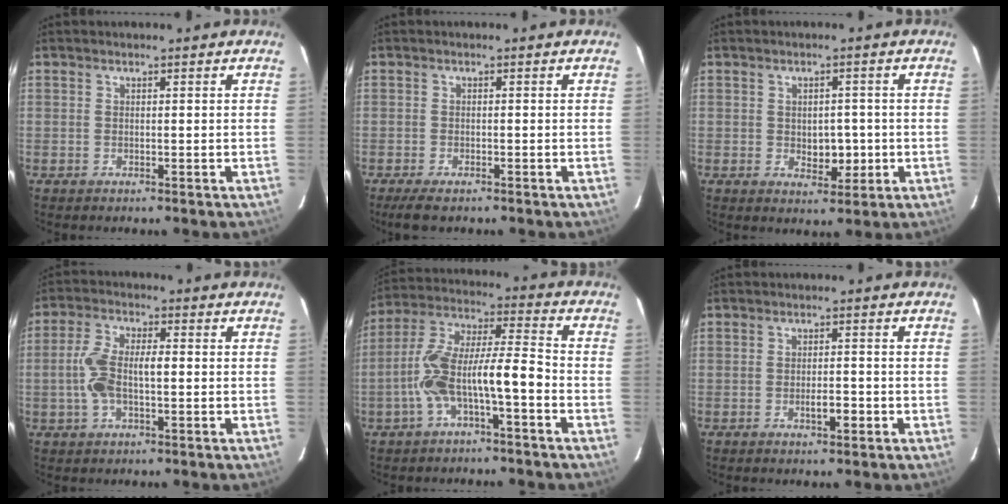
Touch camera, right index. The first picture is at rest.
{"total": 3.2, "force": [-2.4, 1.0, 1.9], "torque": [-0.039, -0.010, -0.033]}
{"total": 4.1, "force": [-0.6, 2.6, 3.1], "torque": [-0.037, 0.001, 0.000]}
{"total": 7.3, "force": [-0.6, 2.8, 6.7], "torque": [-0.150, 0.021, -0.011]}
{"total": 11.9, "force": [-4.0, 2.2, 11.0], "torque": [-0.221, 0.033, -0.070]}
{"total": 2.7, "force": [-1.1, 0.7, 2.3], "torque": [-0.038, 0.002, -0.015]}